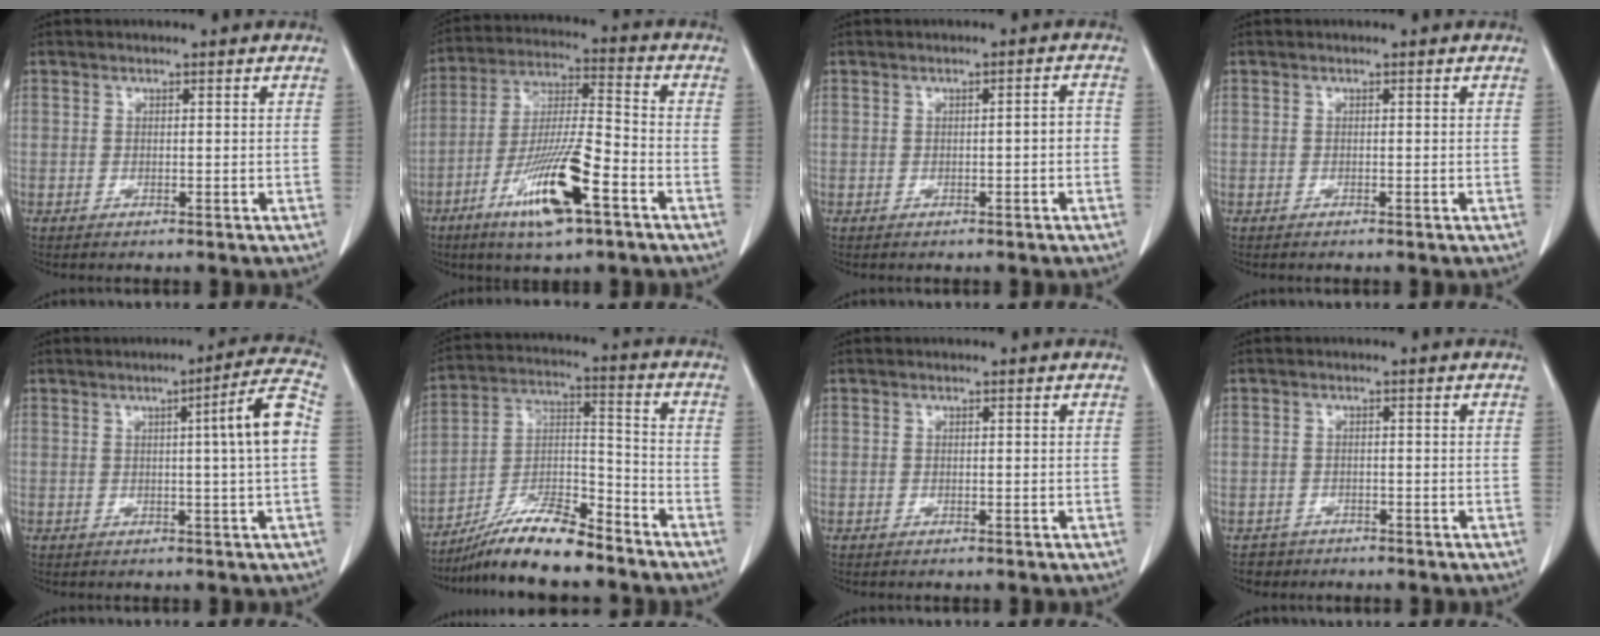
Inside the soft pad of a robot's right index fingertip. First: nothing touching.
{"total": 14.3, "force": [-7.2, 1.9, 12.2], "torque": [-0.236, -0.016, -0.128]}
{"total": 1.7, "force": [-0.5, 0.3, 1.6], "torque": [-0.020, 0.003, -0.007]}
{"total": 0.0}
{"total": 7.4, "force": [0.5, -1.0, 7.3], "torque": [-0.104, 0.005, 0.007]}
{"total": 12.8, "force": [-10.7, 1.9, 6.8], "torque": [-0.126, 0.005, -0.193]}
{"total": 0.0}
{"total": 1.1, "force": [-0.7, 0.8, 0.0], "torque": [-0.011, 0.001, -0.011]}